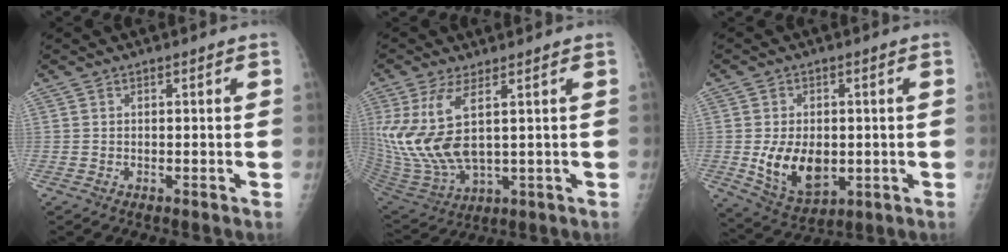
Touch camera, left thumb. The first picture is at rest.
{"total": 14.8, "force": [3.5, 6.8, 12.7], "torque": [-0.284, -0.019, 0.089]}
{"total": 11.3, "force": [-1.2, 7.3, 8.5], "torque": [-0.115, -0.011, -0.002]}